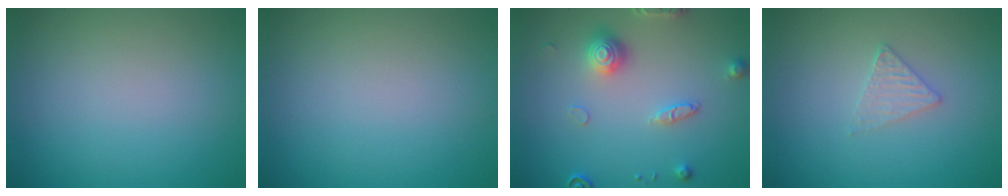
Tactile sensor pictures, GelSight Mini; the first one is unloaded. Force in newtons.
{"total": 0.0}
{"total": 3.2, "press": 3.0, "slide": 0.9}
{"total": 1.6, "press": 1.6, "slide": 0.2}